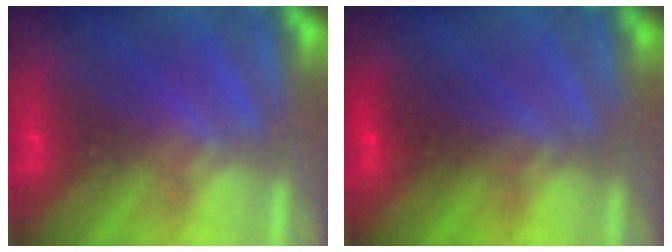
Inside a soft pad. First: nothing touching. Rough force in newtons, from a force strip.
{"total": 2.8}